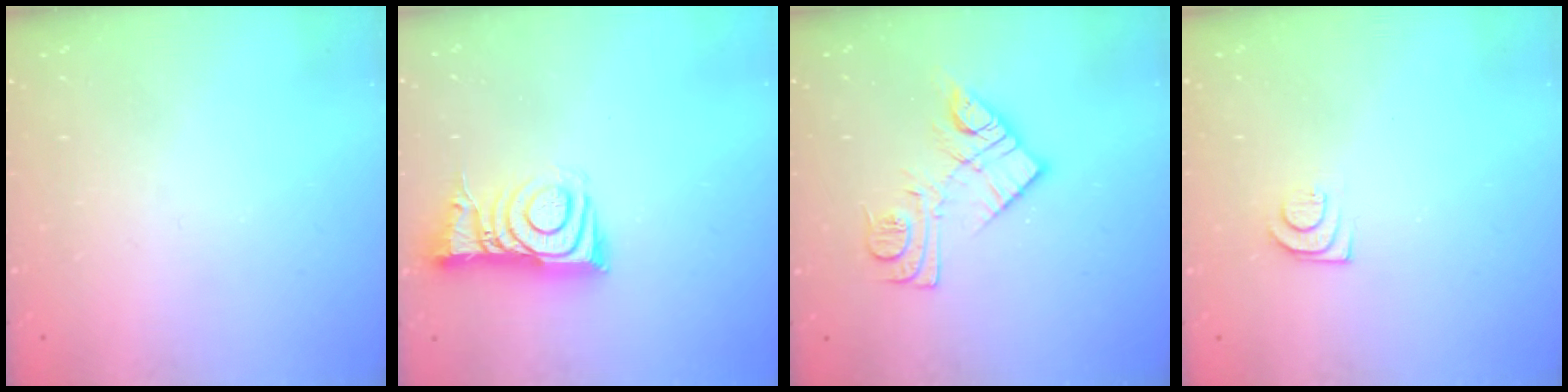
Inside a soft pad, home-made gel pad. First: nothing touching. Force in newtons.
{"total": 8.3, "press": 8.3, "slide": 0.7}
{"total": 11.8, "press": 11.8, "slide": 0.7}
{"total": 7.9, "press": 7.8, "slide": 0.7}